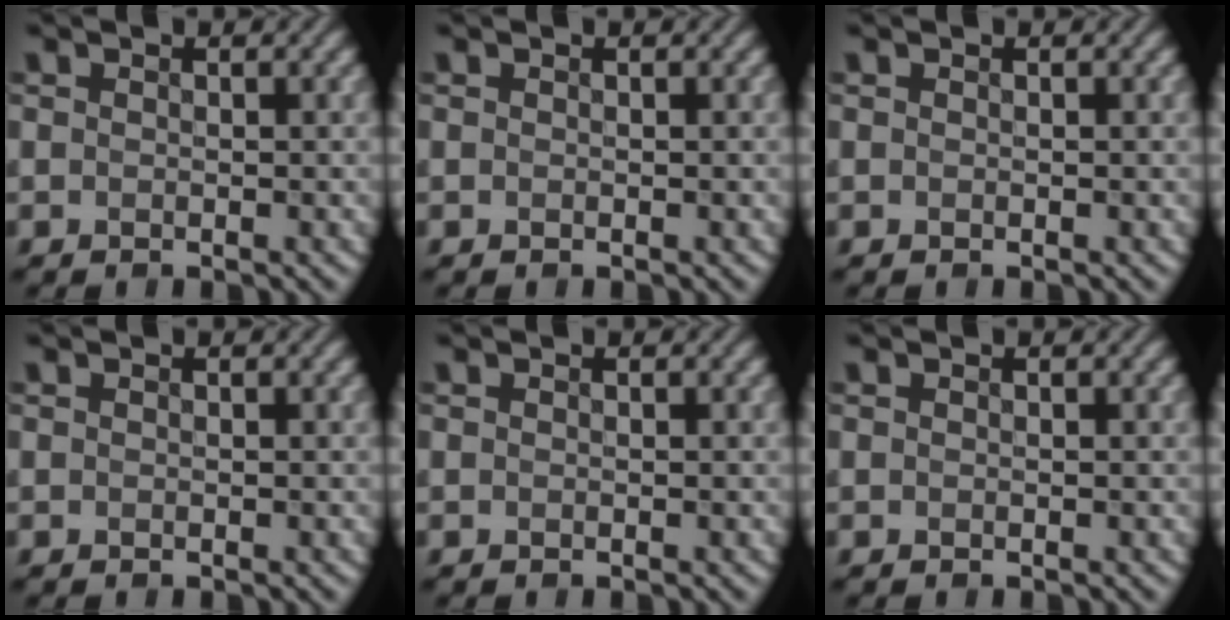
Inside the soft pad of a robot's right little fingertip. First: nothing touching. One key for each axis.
{"total": 0.0}
{"total": 0.0}
{"total": 0.0}
{"total": 0.0}
{"total": 0.0}